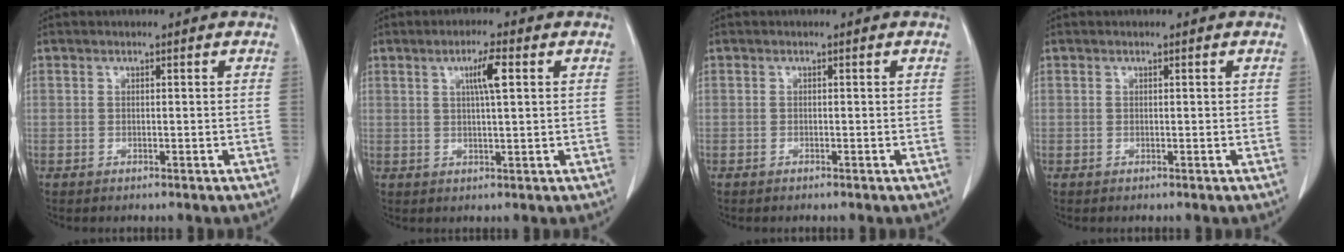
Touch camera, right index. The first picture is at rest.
{"total": 4.3, "force": [1.4, 0.1, 4.0], "torque": [-0.069, 0.001, 0.023]}
{"total": 0.0}
{"total": 0.0}